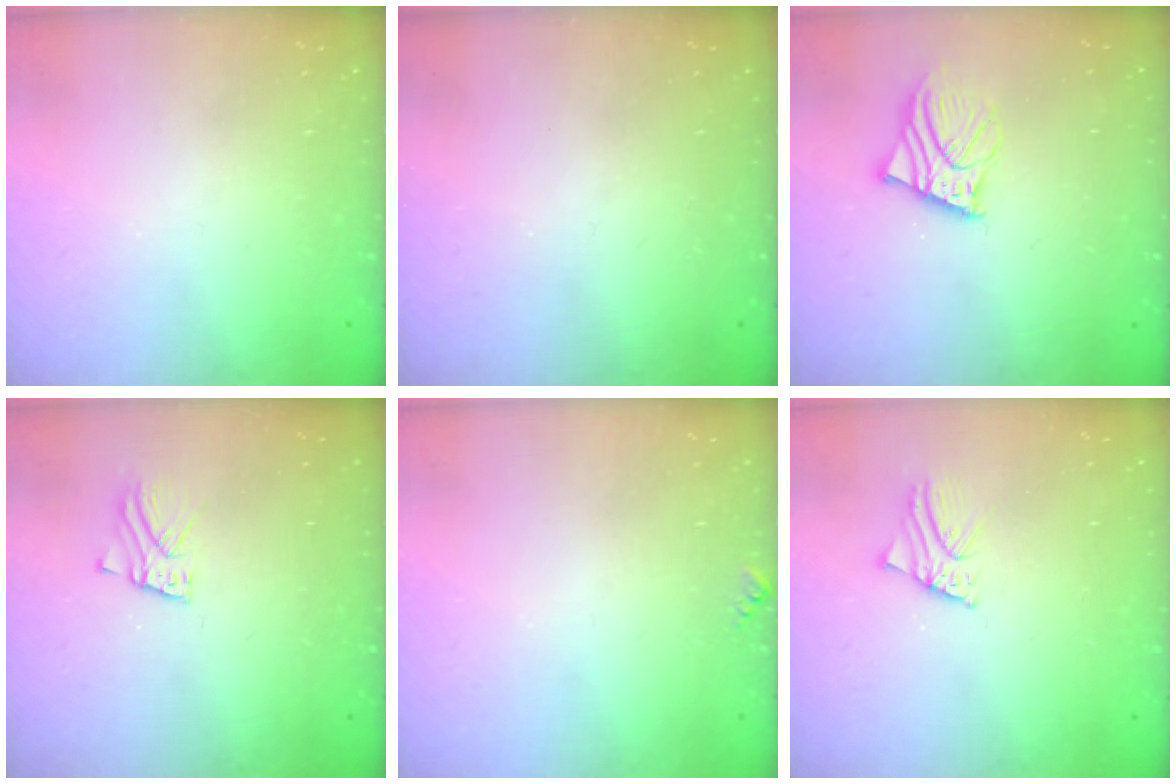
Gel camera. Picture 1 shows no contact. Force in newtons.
{"total": 0.0}
{"total": 8.6, "press": 8.5, "slide": 1.3}
{"total": 3.4, "press": 3.4, "slide": 0.2}
{"total": 4.7, "press": 4.5, "slide": 1.2}
{"total": 1.7, "press": 1.7, "slide": 0.2}